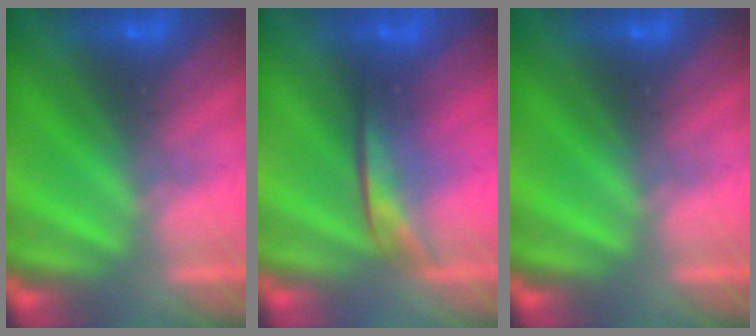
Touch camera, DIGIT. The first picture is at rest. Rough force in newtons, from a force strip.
{"total": 1.8}
{"total": 0.0}